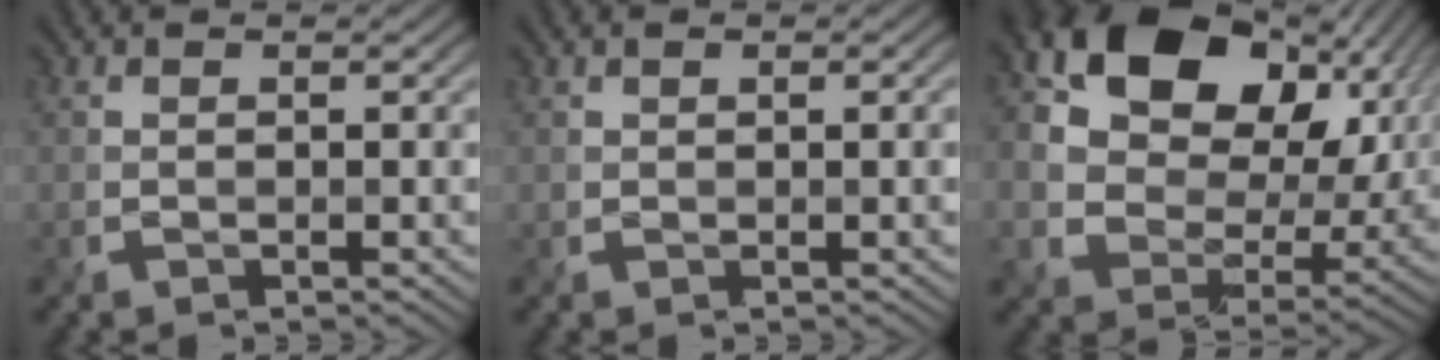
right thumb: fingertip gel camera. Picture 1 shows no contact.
{"total": 1.8, "force": [0.4, 0.7, 1.6], "torque": [-0.027, 0.002, 0.007]}
{"total": 19.2, "force": [6.1, 14.1, 11.5], "torque": [-0.237, 0.026, 0.133]}